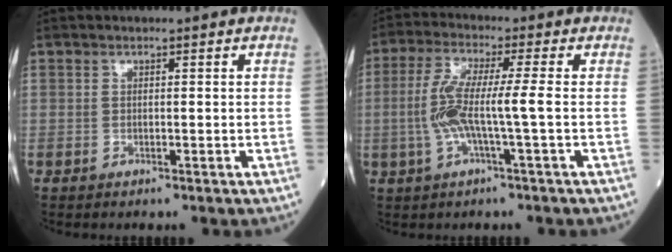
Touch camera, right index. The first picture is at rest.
{"total": 7.6, "force": [-0.9, 0.2, 7.5], "torque": [-0.159, 0.012, -0.021]}